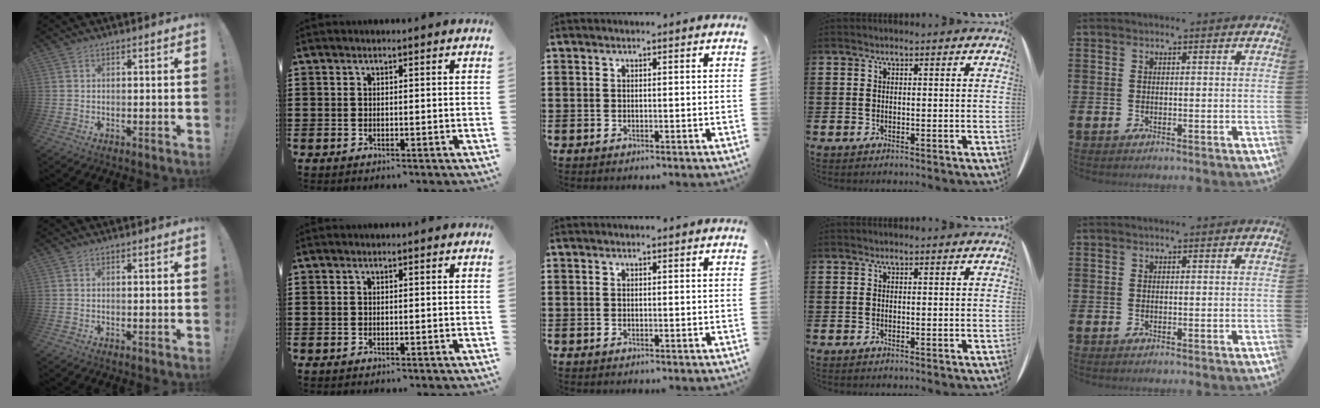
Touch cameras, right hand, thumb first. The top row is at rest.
{}